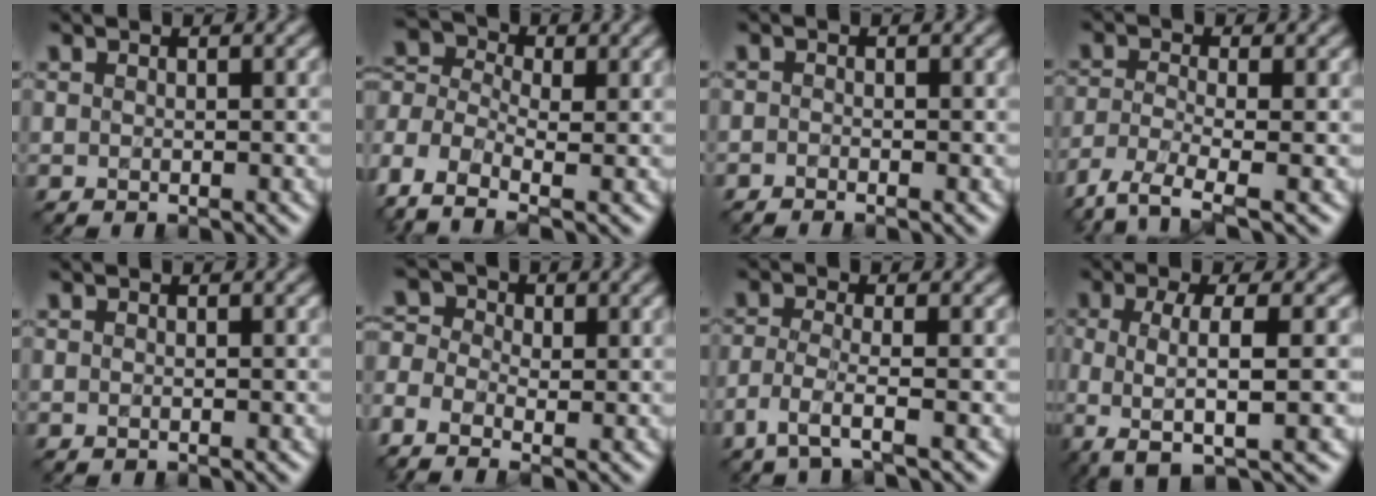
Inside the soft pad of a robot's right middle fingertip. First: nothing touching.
{"total": 7.0, "force": [-3.2, 3.6, 5.1], "torque": [-0.124, 0.003, -0.079]}
{"total": 0.7, "force": [-0.7, 0.0, 0.2], "torque": [-0.003, -0.004, -0.015]}
{"total": 4.4, "force": [-3.0, 1.1, 2.9], "torque": [-0.069, -0.013, -0.067]}
{"total": 0.0}
{"total": 4.9, "force": [-2.2, 3.1, 3.1], "torque": [-0.073, 0.002, -0.041]}
{"total": 2.9, "force": [-1.8, 0.5, 2.2], "torque": [-0.053, -0.005, -0.045]}
{"total": 6.5, "force": [-1.1, 1.7, 6.1], "torque": [-0.095, -0.007, -0.030]}